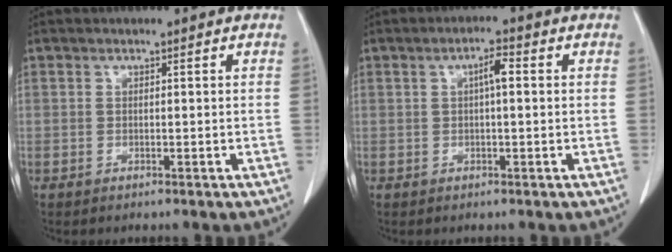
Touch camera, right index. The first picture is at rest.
{"total": 2.9, "force": [0.5, 0.5, 2.8], "torque": [-0.049, 0.007, 0.007]}